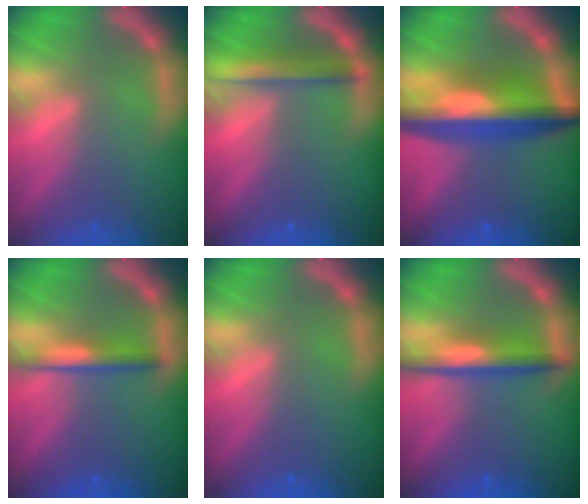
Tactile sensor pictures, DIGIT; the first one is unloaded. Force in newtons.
{"total": 3.5}
{"total": 9.6}
{"total": 3.0}
{"total": 0.0}
{"total": 4.5}